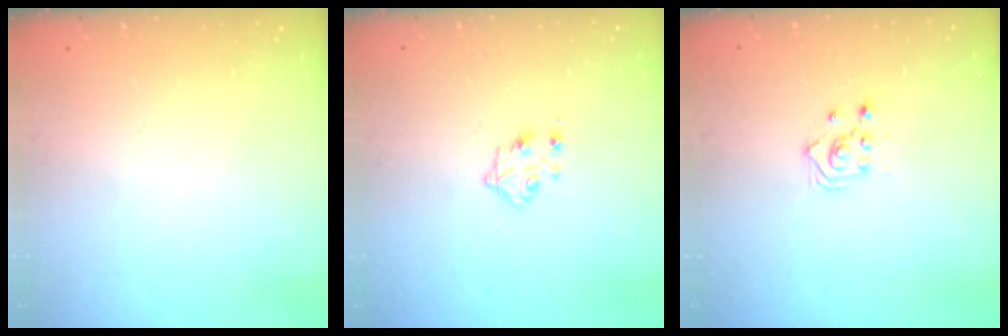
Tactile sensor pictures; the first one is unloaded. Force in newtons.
{"total": 4.9, "press": 4.8, "slide": 0.7}
{"total": 2.9, "press": 2.9, "slide": 0.2}